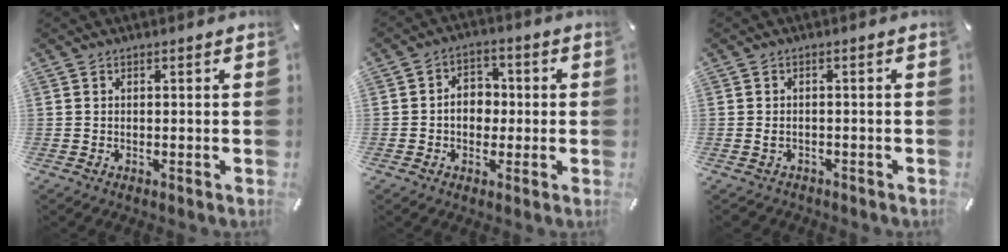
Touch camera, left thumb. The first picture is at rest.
{"total": 6.2, "force": [-0.6, 5.1, 3.4], "torque": [-0.053, 0.010, -0.013]}
{"total": 2.0, "force": [-0.8, 1.5, 0.9], "torque": [-0.027, 0.000, -0.020]}